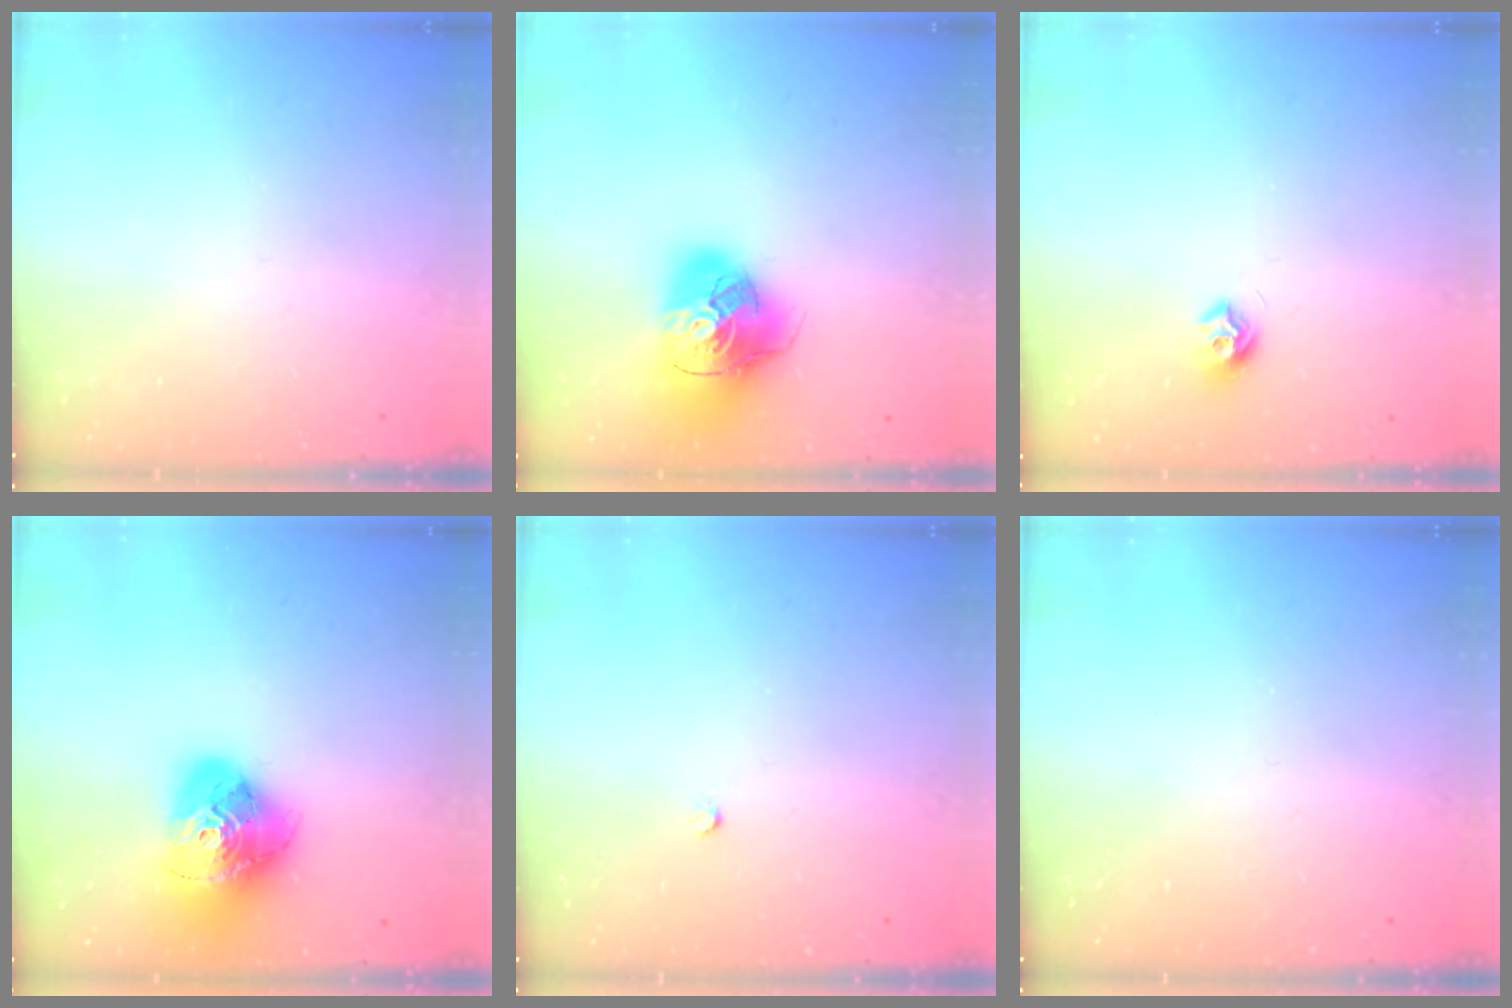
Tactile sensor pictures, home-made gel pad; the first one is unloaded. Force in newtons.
{"total": 17.1, "press": 17.0, "slide": 2.5}
{"total": 7.9, "press": 7.9, "slide": 0.6}
{"total": 18.4, "press": 18.3, "slide": 2.1}
{"total": 2.0, "press": 2.0, "slide": 0.3}
{"total": 0.0}